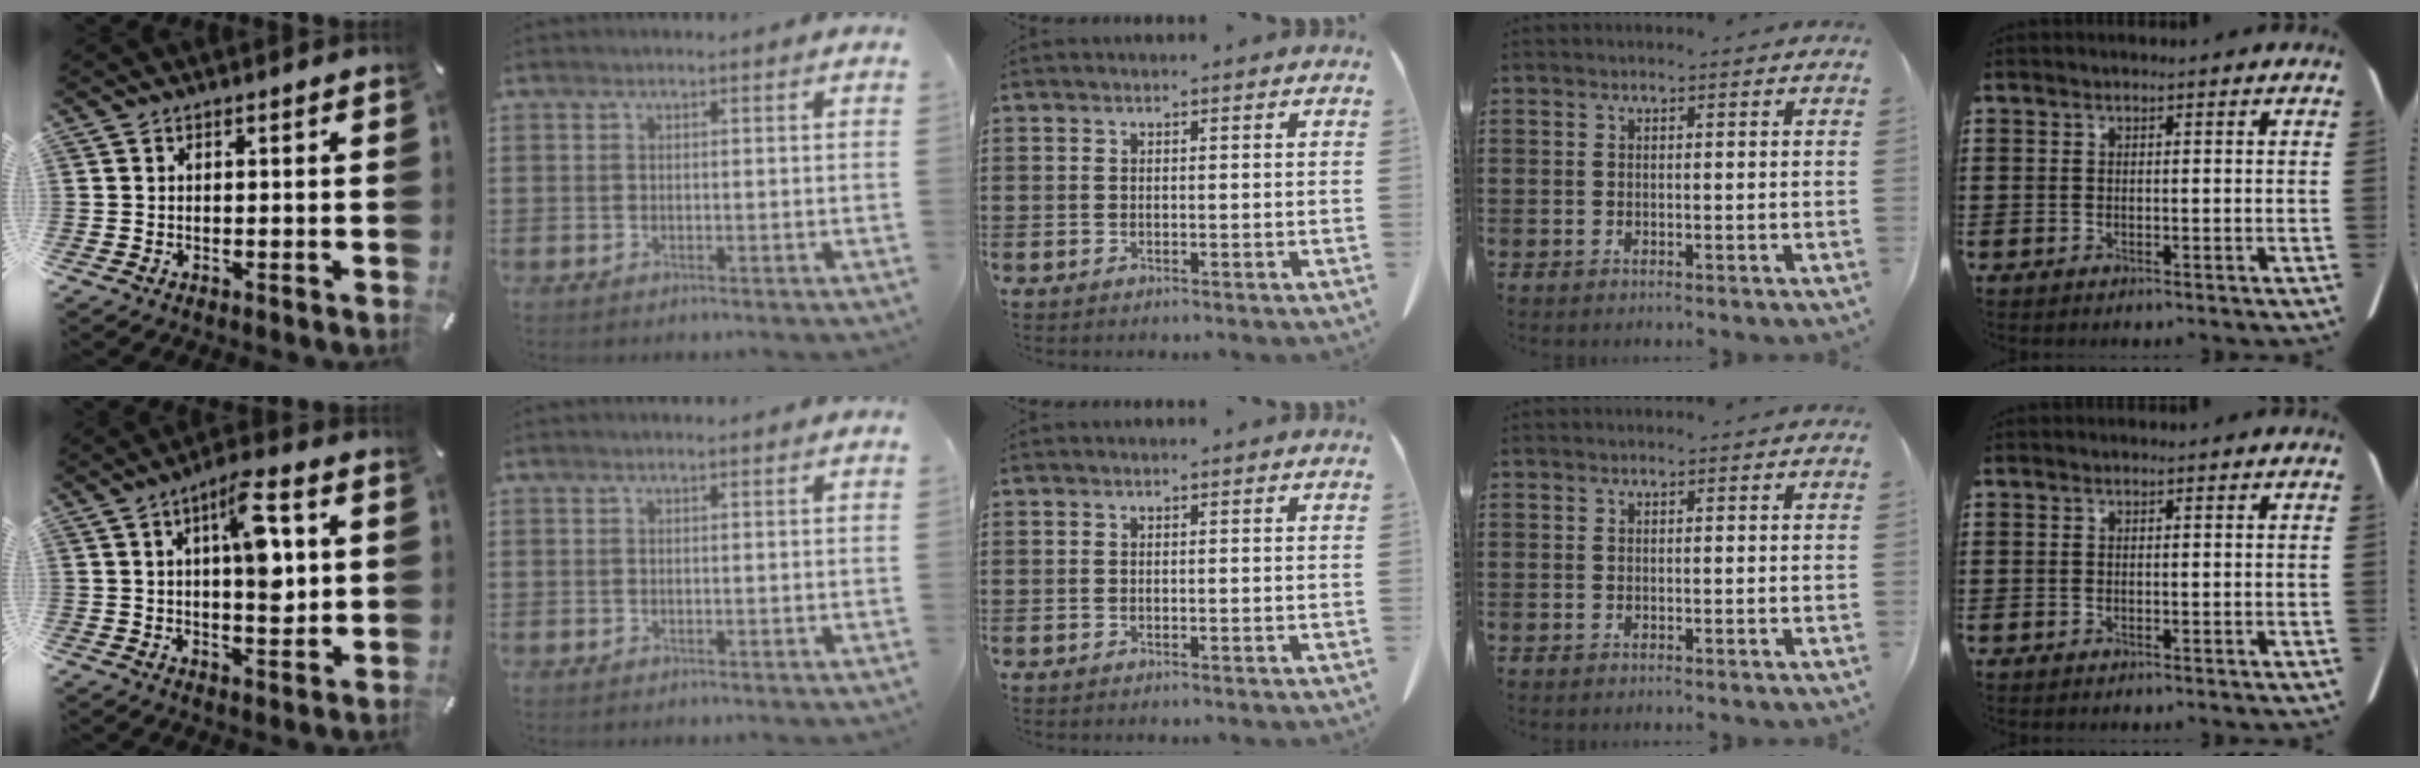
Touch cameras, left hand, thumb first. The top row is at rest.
{"thumb": {"total": 11.6, "force": [2.9, 4.6, 10.3], "torque": [-0.144, -0.008, 0.044]}}